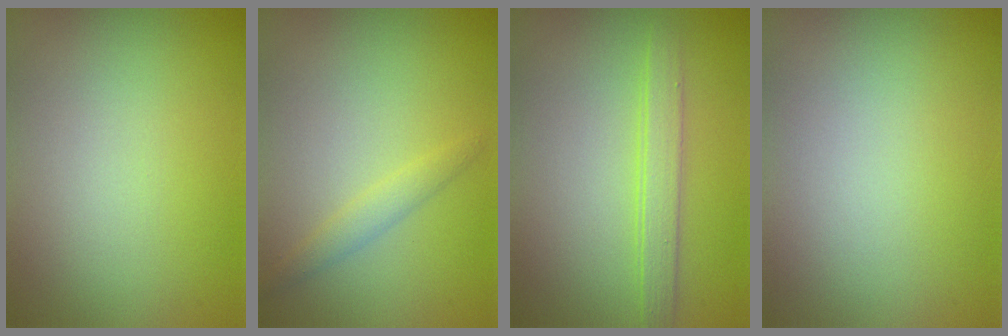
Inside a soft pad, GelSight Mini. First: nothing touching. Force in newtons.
{"total": 1.4, "press": 1.4, "slide": 0.1}
{"total": 2.2, "press": 2.2, "slide": 0.1}
{"total": 0.0}